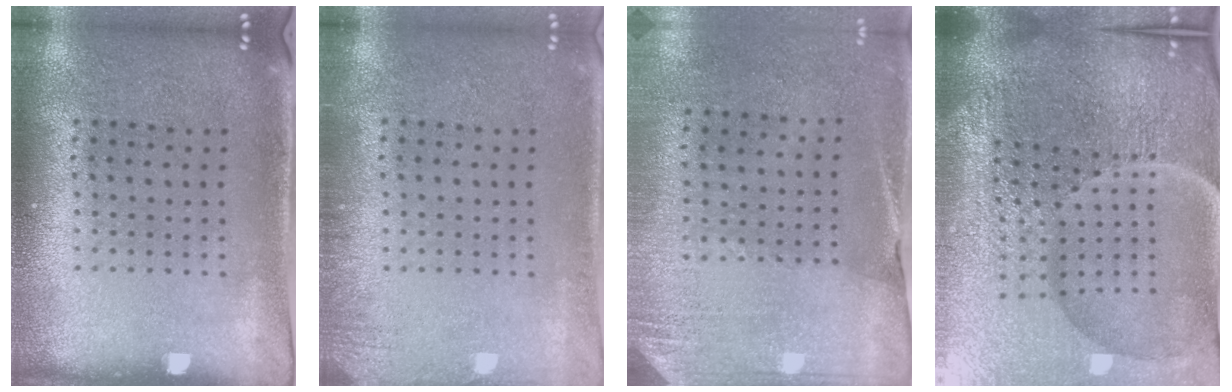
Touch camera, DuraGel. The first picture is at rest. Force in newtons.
{"total": 1.4, "press": 1.4, "slide": 0.2}
{"total": 2.7, "press": 2.4, "slide": 1.2}
{"total": 7.3, "press": 6.4, "slide": 3.5}